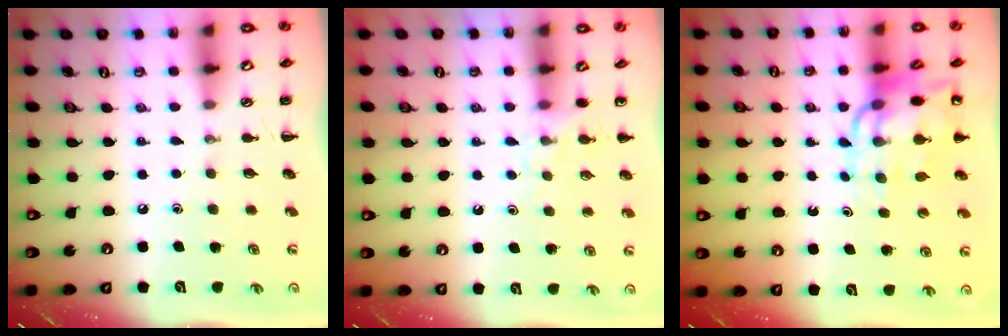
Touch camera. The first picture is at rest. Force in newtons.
{"total": 6.0, "press": 5.7, "slide": 1.9}
{"total": 12.2, "press": 11.8, "slide": 3.3}